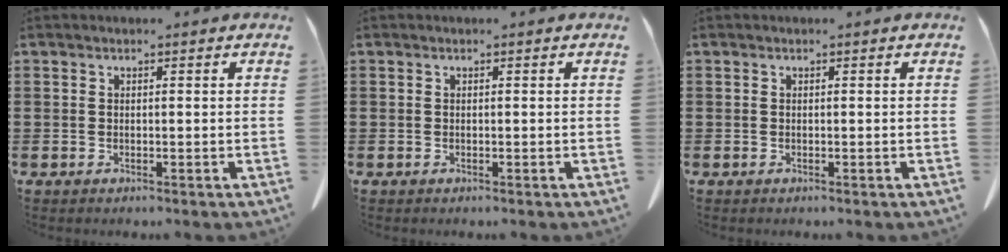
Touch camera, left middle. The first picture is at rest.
{"total": 0.0}
{"total": 0.0}